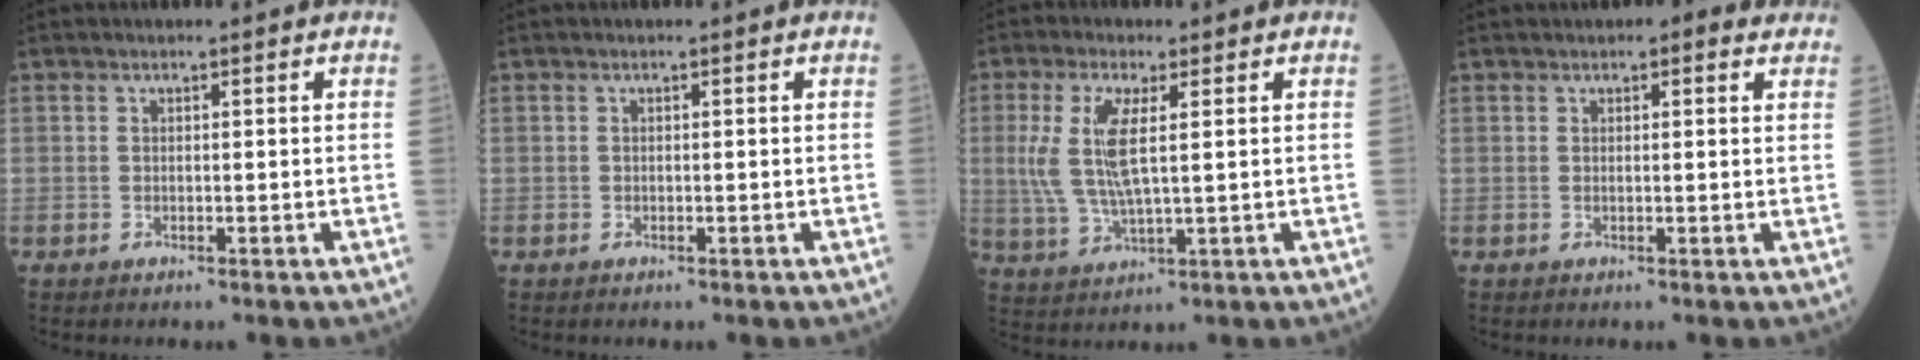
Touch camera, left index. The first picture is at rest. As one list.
[{"total": 0.0}, {"total": 8.1, "force": [1.5, 1.9, 7.8], "torque": [-0.184, 0.001, 0.037]}, {"total": 2.8, "force": [1.9, 1.1, 1.7], "torque": [-0.018, 0.018, 0.023]}]